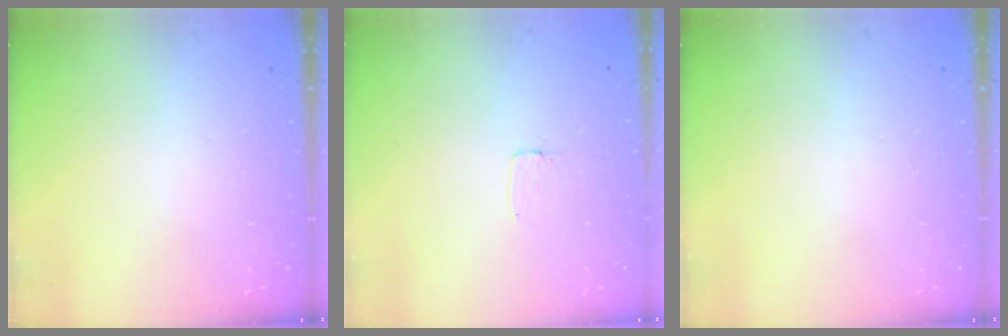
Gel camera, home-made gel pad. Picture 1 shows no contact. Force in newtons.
{"total": 2.0, "press": 2.0, "slide": 0.0}
{"total": 0.0}